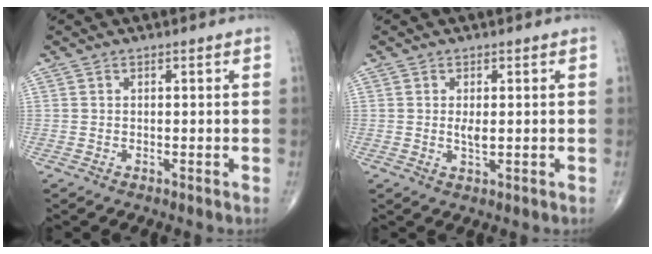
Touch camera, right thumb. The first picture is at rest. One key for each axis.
{"total": 2.1, "fx": 0.1, "fy": 0.7, "fz": 1.9, "tx": -0.037, "ty": -0.005, "tz": 0.003}